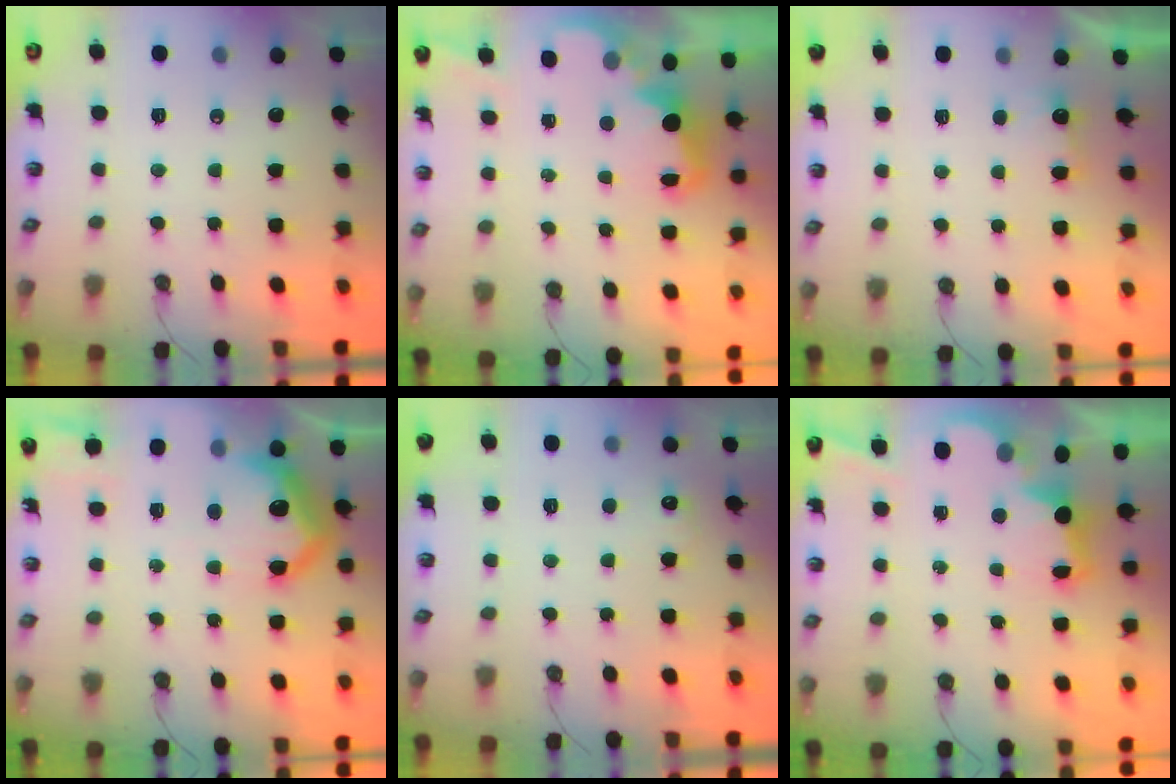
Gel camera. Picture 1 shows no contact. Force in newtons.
{"total": 2.8, "press": 2.7, "slide": 0.9}
{"total": 2.3, "press": 2.2, "slide": 0.8}
{"total": 16.3, "press": 16.3, "slide": 1.0}
{"total": 5.8, "press": 5.7, "slide": 1.3}
{"total": 2.7, "press": 2.6, "slide": 0.9}